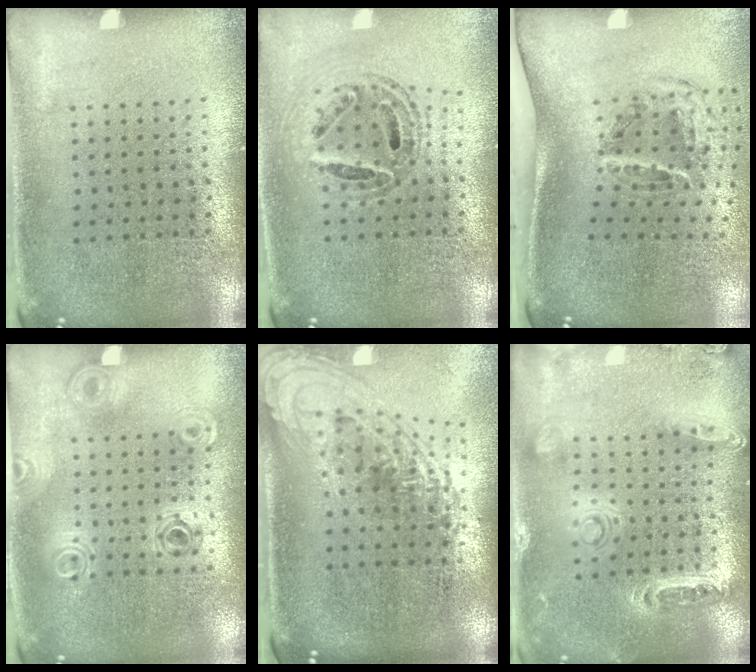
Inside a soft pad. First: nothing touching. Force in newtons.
{"total": 0.8, "press": 0.8, "slide": 0.1}
{"total": 2.0, "press": 1.2, "slide": 1.6}
{"total": 0.9, "press": 0.9, "slide": 0.1}
{"total": 2.0, "press": 1.5, "slide": 1.3}
{"total": 1.4, "press": 1.3, "slide": 0.3}